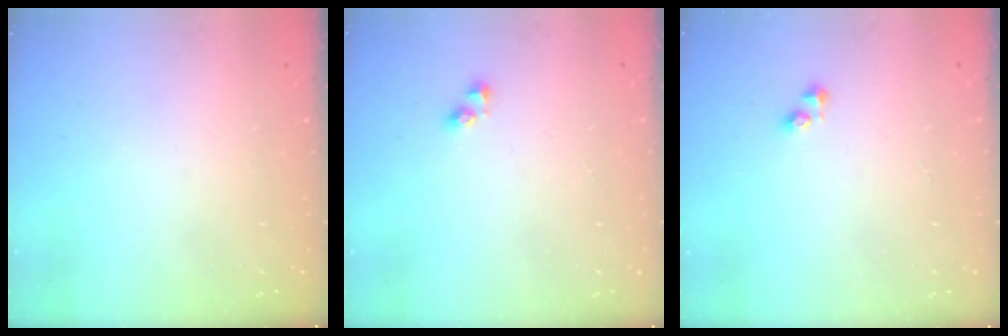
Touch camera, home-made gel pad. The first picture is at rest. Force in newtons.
{"total": 2.5, "press": 2.5, "slide": 0.2}
{"total": 2.2, "press": 2.2, "slide": 0.3}